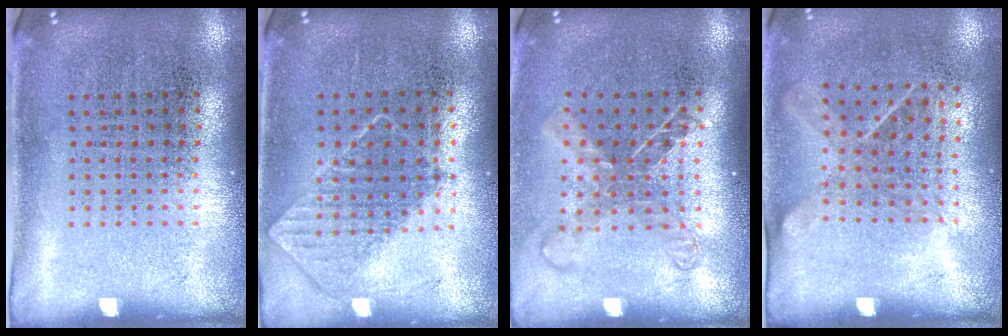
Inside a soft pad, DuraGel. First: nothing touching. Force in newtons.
{"total": 0.8, "press": 0.8, "slide": 0.2}
{"total": 1.7, "press": 1.3, "slide": 1.0}
{"total": 1.3, "press": 1.0, "slide": 0.8}